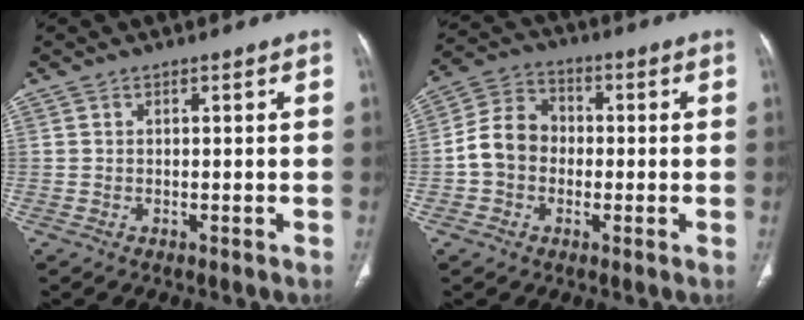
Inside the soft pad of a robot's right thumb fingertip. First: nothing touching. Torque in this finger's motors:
{"motor_torque": [0.09, -0.01, 0.64, -0.79, 0.06]}